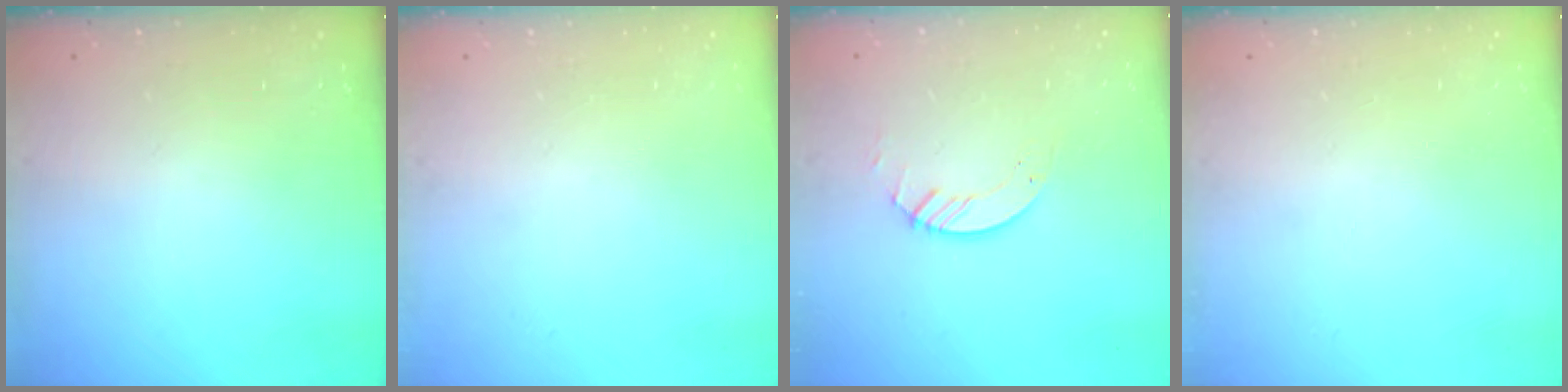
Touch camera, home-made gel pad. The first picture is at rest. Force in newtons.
{"total": 0.0}
{"total": 3.2, "press": 3.2, "slide": 0.1}
{"total": 0.0}